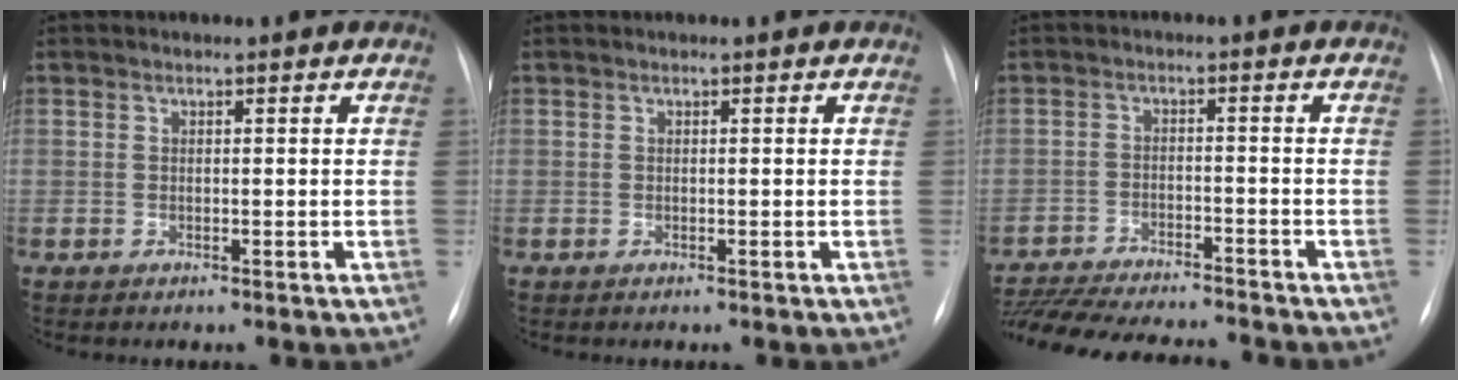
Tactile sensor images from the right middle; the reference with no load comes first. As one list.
[{"total": 0.0}, {"total": 17.9, "force": [-16.3, 2.3, 7.0], "torque": [-0.161, -0.026, -0.240]}]